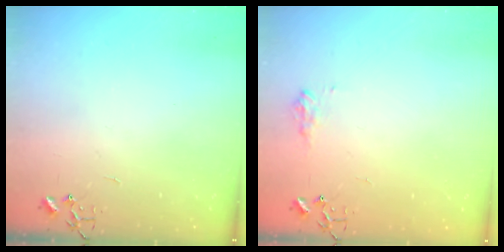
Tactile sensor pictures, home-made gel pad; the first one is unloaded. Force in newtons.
{"total": 7.7, "press": 7.7, "slide": 0.4}